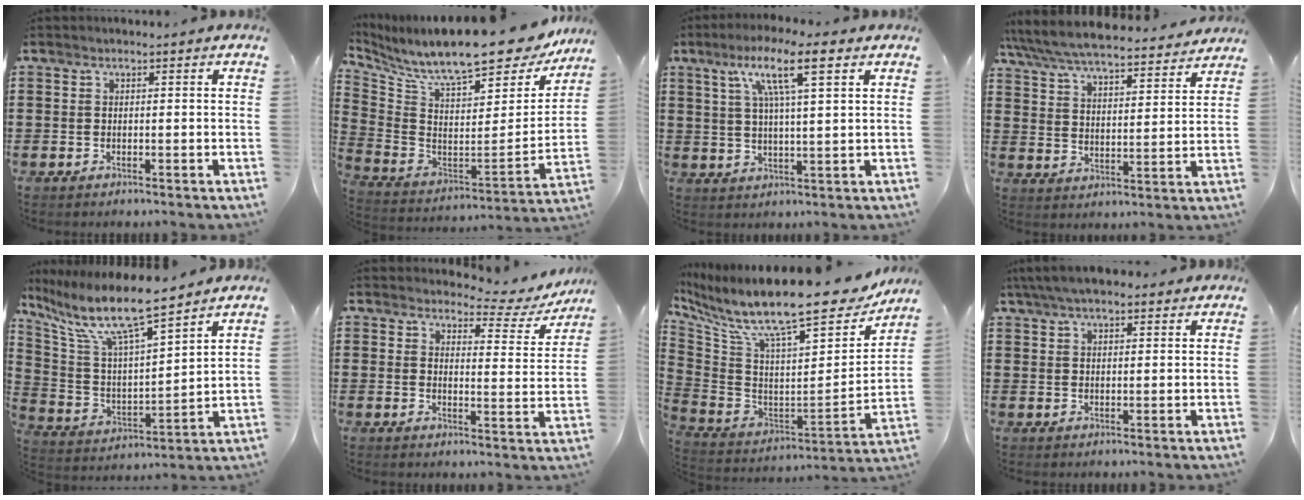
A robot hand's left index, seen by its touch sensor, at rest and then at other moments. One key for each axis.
{"total": 13.0, "fx": 10.9, "fy": 2.0, "fz": 6.7, "tx": -0.141, "ty": -0.083, "tz": 0.180}
{"total": 9.7, "fx": 5.0, "fy": 1.4, "fz": 8.1, "tx": -0.162, "ty": 0.005, "tz": 0.083}
{"total": 6.7, "fx": 6.4, "fy": 0.5, "fz": 1.9, "tx": -0.065, "ty": -0.041, "tz": 0.109}
{"total": 10.7, "fx": 8.4, "fy": 1.2, "fz": 6.6, "tx": -0.160, "ty": -0.053, "tz": 0.139}
{"total": 4.0, "fx": 3.5, "fy": 1.0, "fz": 1.6, "tx": -0.035, "ty": -0.025, "tz": 0.054}
{"total": 14.2, "fx": 10.5, "fy": 2.6, "fz": 9.2, "tx": -0.190, "ty": -0.075, "tz": 0.171}
{"total": 4.9, "fx": 3.8, "fy": 1.4, "fz": 2.7, "tx": -0.062, "ty": 0.003, "tz": 0.069}